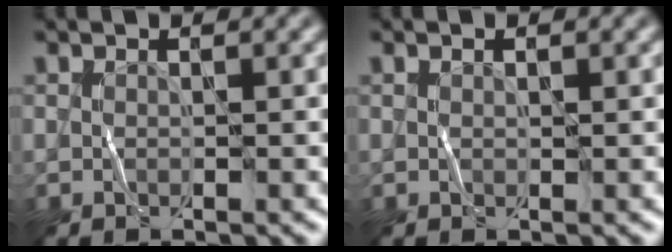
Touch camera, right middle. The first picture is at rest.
{"total": 0.0}